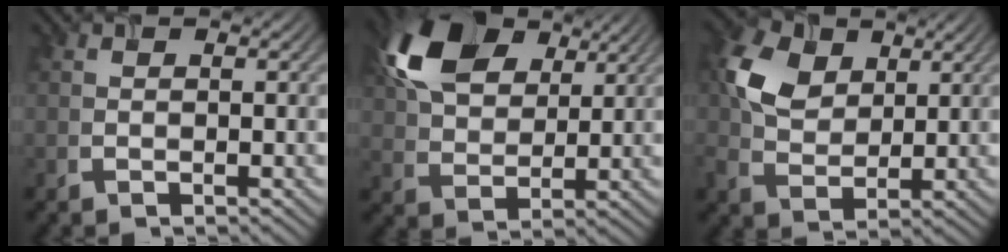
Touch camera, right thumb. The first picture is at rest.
{"total": 13.7, "force": [6.4, 8.1, 8.9], "torque": [-0.204, 0.029, 0.118]}
{"total": 7.6, "force": [2.8, 5.3, 4.7], "torque": [-0.119, 0.003, 0.053]}